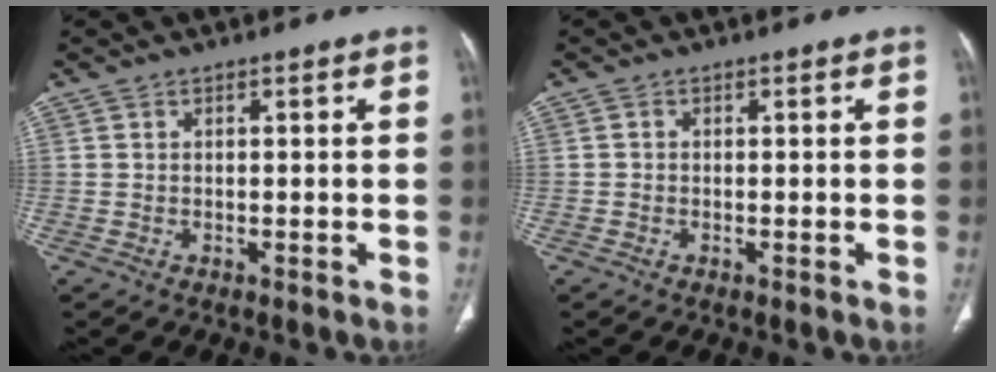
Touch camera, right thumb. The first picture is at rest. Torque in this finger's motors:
{"motor_torque": [-0.39, 0.13, -0.11, -0.33, 0.04]}